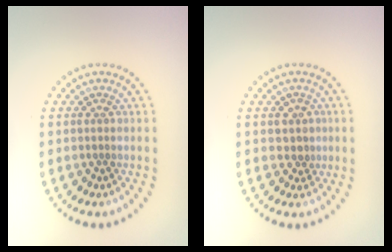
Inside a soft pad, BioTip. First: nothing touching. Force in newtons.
{"total": 1.8, "press": 1.6, "slide": 0.9}